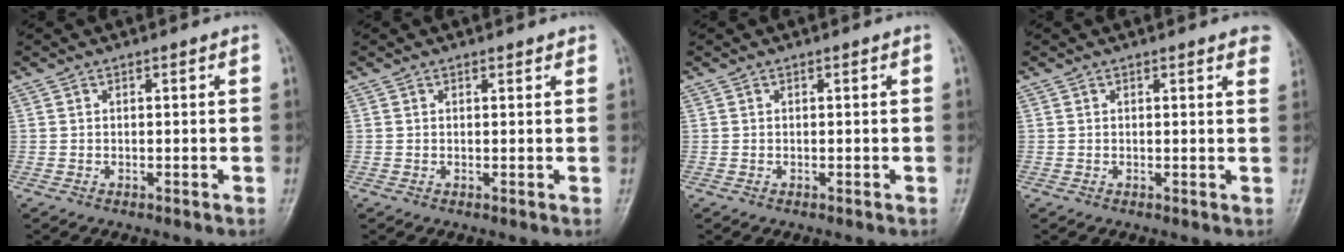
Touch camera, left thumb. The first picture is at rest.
{"total": 0.9, "force": [0.8, 0.4, 0.3], "torque": [-0.002, -0.004, 0.008]}
{"total": 0.0}
{"total": 4.1, "force": [3.1, 1.1, 2.4], "torque": [-0.014, -0.003, 0.024]}